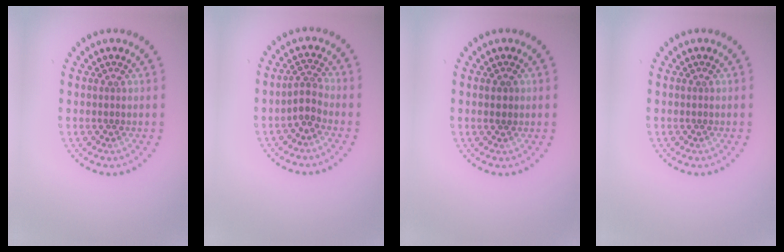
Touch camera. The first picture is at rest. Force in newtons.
{"total": 1.9, "press": 1.4, "slide": 1.2}
{"total": 1.1, "press": 1.1, "slide": 0.2}
{"total": 0.0}